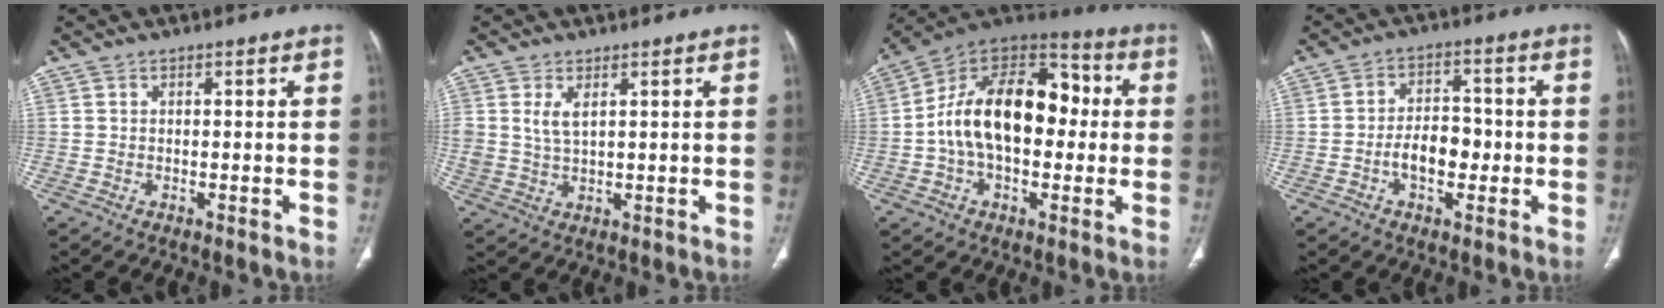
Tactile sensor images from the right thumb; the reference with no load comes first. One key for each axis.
{"total": 3.8, "fx": 1.5, "fy": 1.9, "fz": 2.9, "tx": -0.059, "ty": -0.007, "tz": 0.039}
{"total": 21.3, "fx": 0.4, "fy": 13.2, "fz": 16.8, "tx": -0.258, "ty": 0.043, "tz": 0.001}
{"total": 7.4, "fx": -1.8, "fy": 4.6, "fz": 5.5, "tx": -0.073, "ty": 0.024, "tz": -0.034}